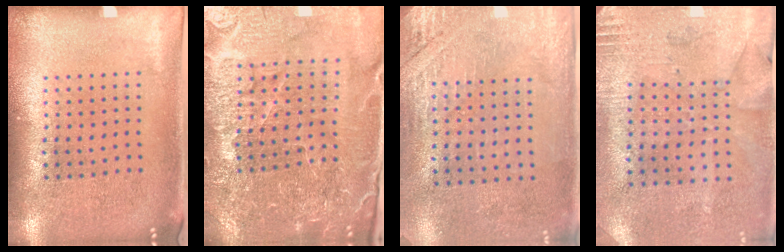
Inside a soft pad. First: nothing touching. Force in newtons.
{"total": 4.8, "press": 4.6, "slide": 1.3}
{"total": 2.7, "press": 2.4, "slide": 1.3}
{"total": 2.8, "press": 2.2, "slide": 1.7}